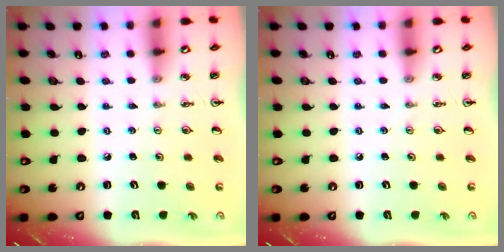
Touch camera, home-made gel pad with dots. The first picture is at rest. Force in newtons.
{"total": 0.0}